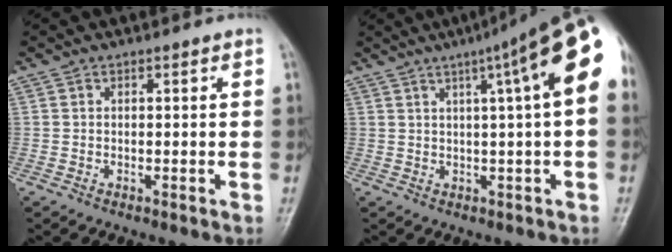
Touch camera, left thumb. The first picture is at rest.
{"total": 15.9, "force": [4.9, 2.3, 15.0], "torque": [-0.204, 0.023, 0.057]}